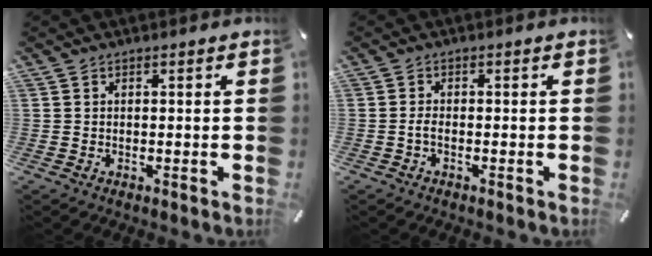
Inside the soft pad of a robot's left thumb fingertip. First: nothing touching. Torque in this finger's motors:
{"motor_torque": [-0.01, 0.01, 0.09, 0.10, 0.00]}